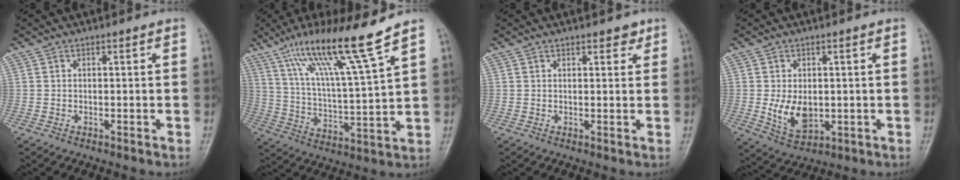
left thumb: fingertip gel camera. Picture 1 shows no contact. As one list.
[{"total": 15.5, "force": [10.9, -0.3, 11.1], "torque": [-0.191, -0.055, 0.195]}, {"total": 2.1, "force": [1.5, 1.1, 1.0], "torque": [0.002, -0.006, 0.015]}, {"total": 7.2, "force": [-0.4, 4.7, 5.4], "torque": [-0.082, -0.014, 0.007]}]